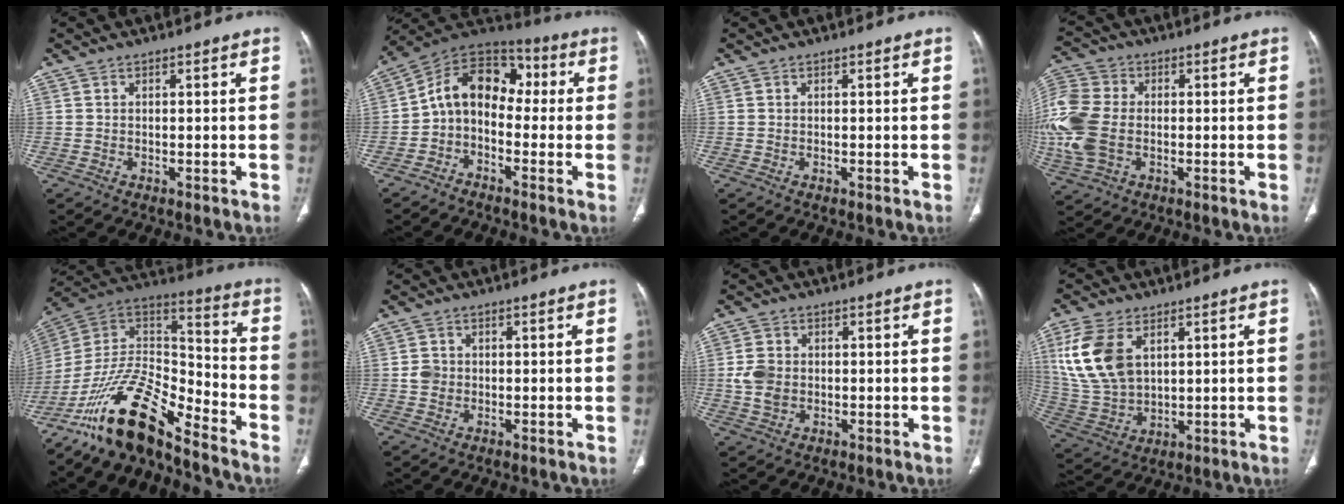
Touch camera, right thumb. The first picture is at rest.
{"total": 11.6, "force": [-1.3, 8.4, 7.9], "torque": [-0.107, 0.064, -0.042]}
{"total": 0.0}
{"total": 15.9, "force": [-1.5, 11.3, 11.1], "torque": [-0.290, 0.004, -0.025]}
{"total": 19.0, "force": [-14.0, 6.5, 11.0], "torque": [-0.179, 0.098, -0.256]}
{"total": 2.5, "force": [-0.1, 2.2, 1.1], "torque": [-0.013, 0.007, -0.003]}
{"total": 5.1, "force": [-0.2, 3.9, 3.3], "torque": [-0.062, 0.004, 0.000]}
{"total": 14.1, "force": [4.9, 8.7, 10.0], "torque": [-0.209, -0.011, 0.111]}